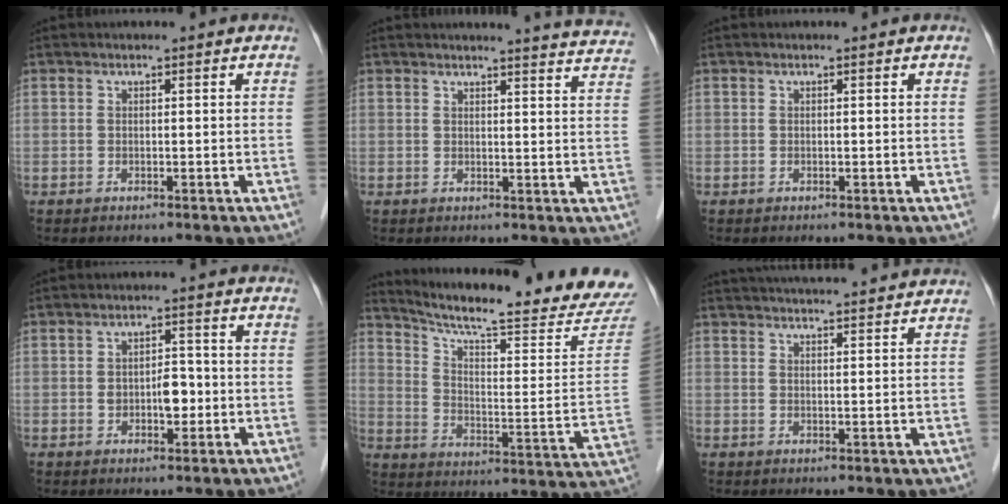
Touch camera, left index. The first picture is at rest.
{"total": 10.0, "force": [9.8, -0.3, 1.8], "torque": [-0.012, -0.054, 0.085]}
{"total": 0.0}
{"total": 4.0, "force": [-0.7, 2.2, 3.2], "torque": [-0.052, 0.008, -0.007]}
{"total": 24.7, "force": [22.9, 1.3, 9.2], "torque": [-0.142, -0.082, 0.299]}
{"total": 15.3, "force": [14.4, 1.0, 5.3], "torque": [-0.086, 0.033, 0.191]}